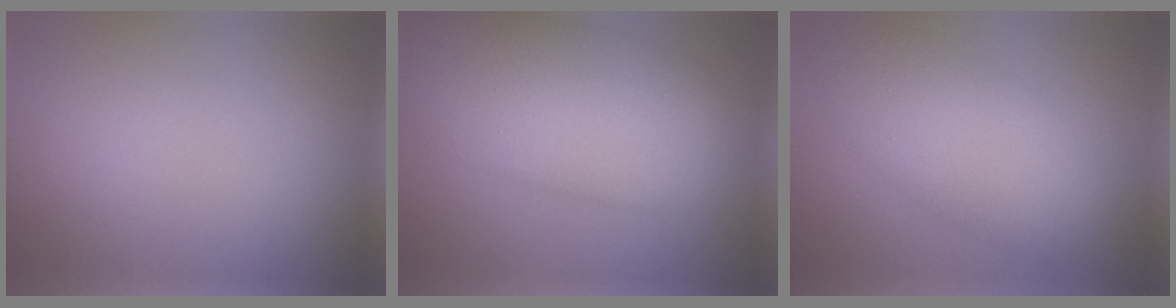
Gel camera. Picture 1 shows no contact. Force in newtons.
{"total": 9.9, "press": 9.9, "slide": 0.3}
{"total": 6.4, "press": 6.4, "slide": 0.2}